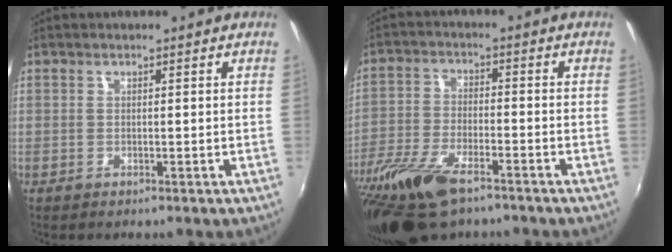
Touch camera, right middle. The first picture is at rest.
{"total": 15.4, "force": [-10.5, 5.6, 9.7], "torque": [-0.224, -0.038, -0.203]}